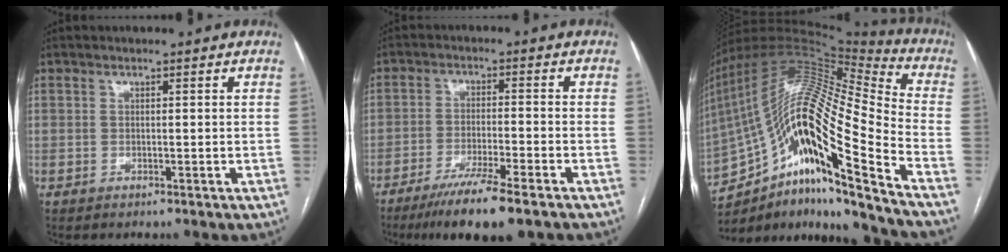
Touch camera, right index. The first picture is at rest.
{"total": 10.2, "force": [-7.4, 0.1, 7.0], "torque": [-0.109, -0.025, -0.120]}
{"total": 23.6, "force": [-13.2, 2.2, 19.5], "torque": [-0.356, 0.017, -0.233]}